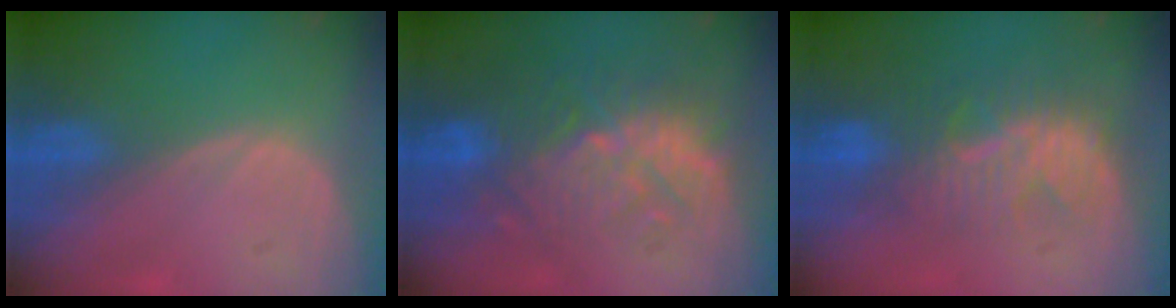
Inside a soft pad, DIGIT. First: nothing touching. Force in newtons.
{"total": 10.1, "press": 9.7, "slide": 2.8}
{"total": 8.1, "press": 7.8, "slide": 2.2}